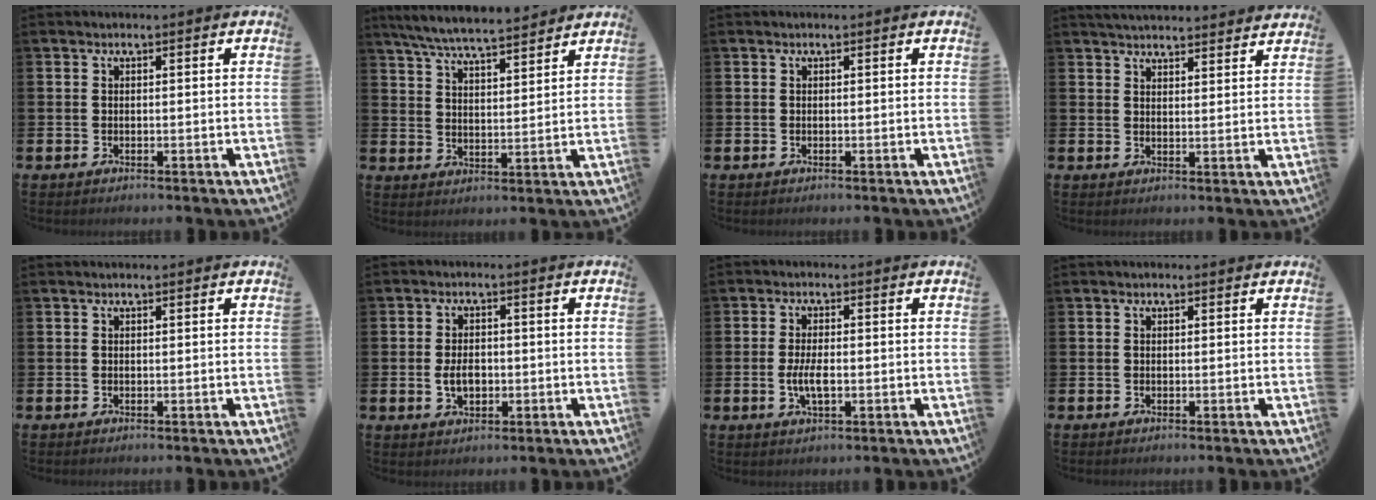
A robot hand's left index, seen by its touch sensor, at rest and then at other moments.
{"total": 6.7, "force": [6.4, 0.3, 2.0], "torque": [-0.063, -0.032, 0.115]}
{"total": 0.0}
{"total": 4.3, "force": [4.3, 0.2, 0.4], "torque": [-0.011, -0.025, 0.077]}
{"total": 0.0}
{"total": 3.3, "force": [-0.4, 2.2, 2.5], "torque": [-0.030, -0.001, -0.012]}
{"total": 3.7, "force": [-0.6, 1.5, 3.3], "torque": [-0.065, 0.000, -0.013]}
{"total": 0.0}